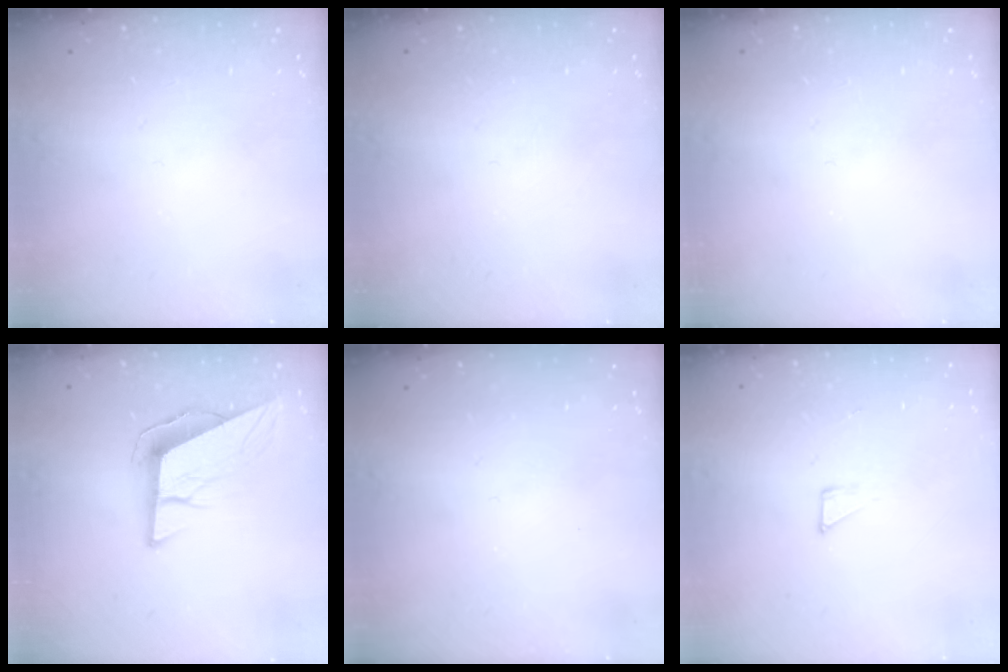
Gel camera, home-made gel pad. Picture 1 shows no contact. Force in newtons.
{"total": 0.0}
{"total": 0.0}
{"total": 10.7, "press": 10.2, "slide": 3.3}
{"total": 0.0}
{"total": 3.3, "press": 3.3, "slide": 0.3}